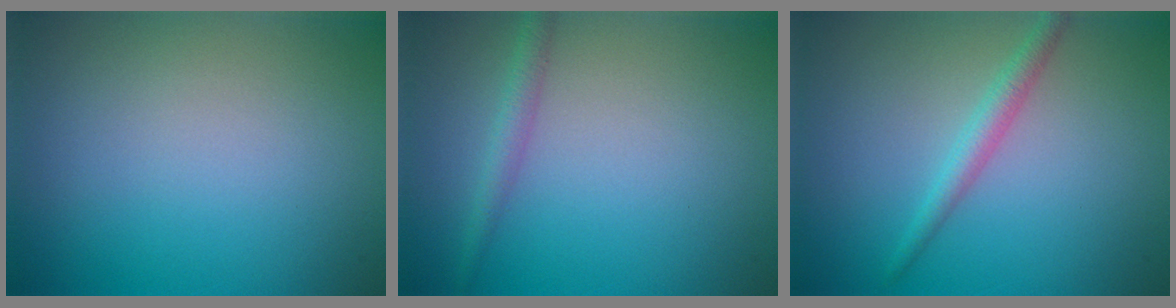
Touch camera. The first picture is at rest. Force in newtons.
{"total": 1.7, "press": 1.7, "slide": 0.1}
{"total": 1.9, "press": 1.9, "slide": 0.0}